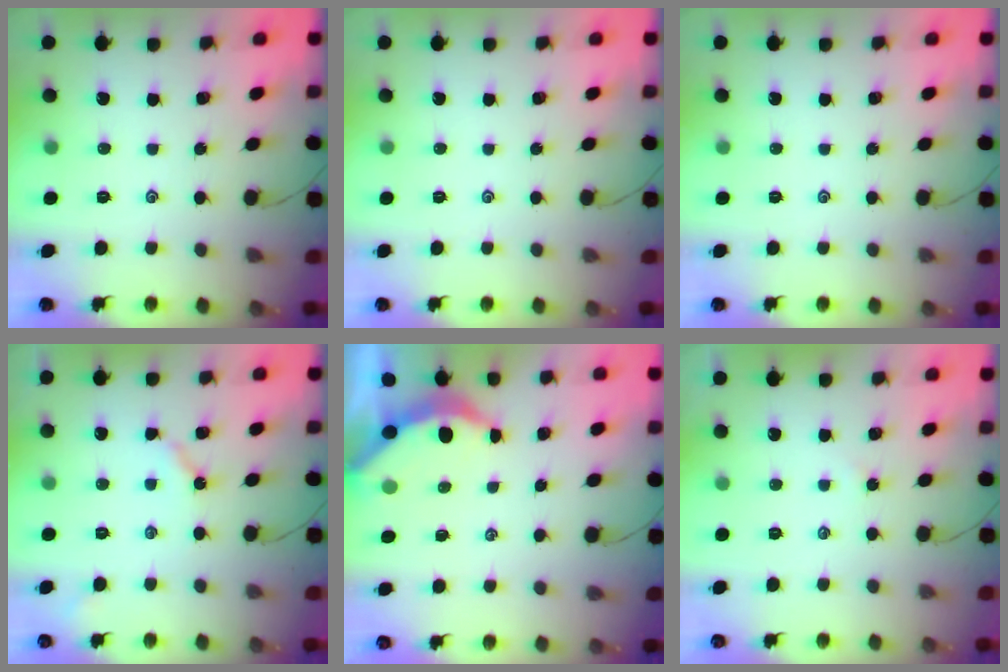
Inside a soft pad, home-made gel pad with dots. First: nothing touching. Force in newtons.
{"total": 0.0}
{"total": 0.0}
{"total": 3.7, "press": 3.6, "slide": 0.6}
{"total": 3.8, "press": 3.7, "slide": 0.5}
{"total": 1.8, "press": 1.7, "slide": 0.3}